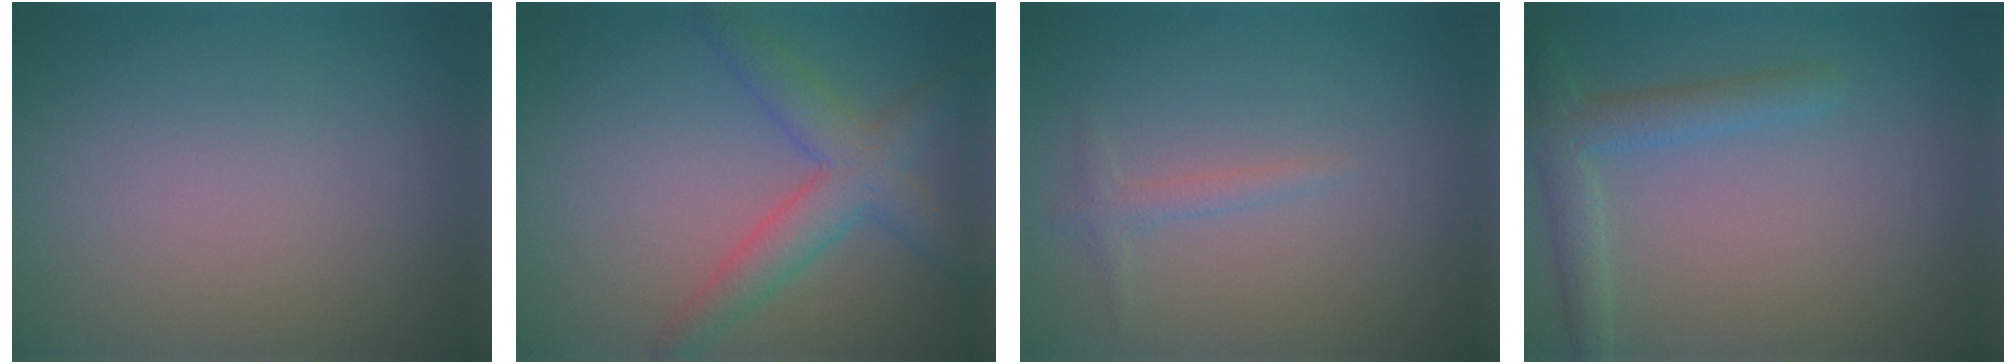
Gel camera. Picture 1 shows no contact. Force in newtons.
{"total": 3.5, "press": 3.5, "slide": 0.2}
{"total": 1.1, "press": 1.1, "slide": 0.0}
{"total": 2.8, "press": 2.8, "slide": 0.2}